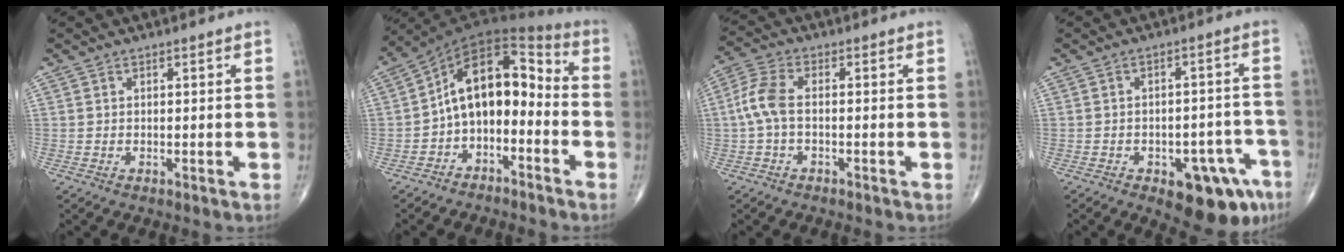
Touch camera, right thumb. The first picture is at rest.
{"total": 12.4, "force": [-3.0, 7.7, 9.2], "torque": [-0.117, 0.076, -0.063]}
{"total": 6.2, "force": [-0.5, 3.2, 5.3], "torque": [-0.127, 0.018, -0.018]}
{"total": 13.0, "force": [-6.7, 6.0, 9.4], "torque": [-0.086, 0.038, -0.079]}